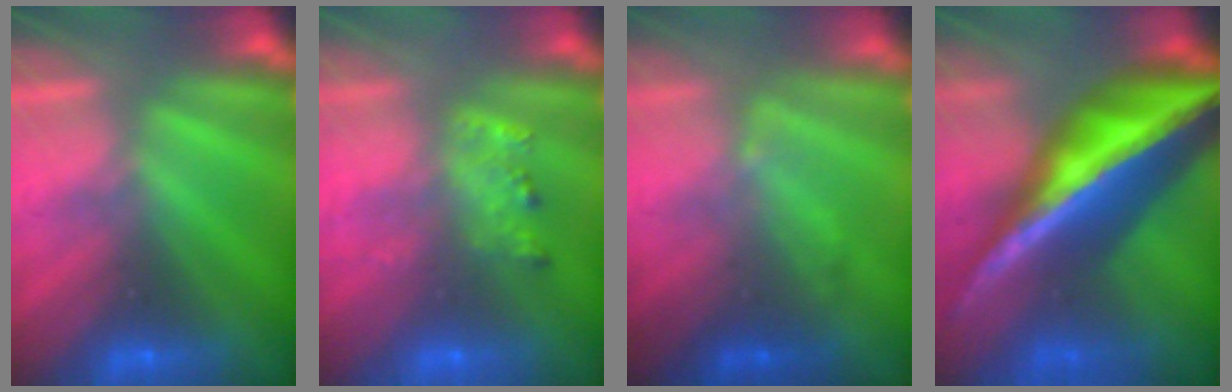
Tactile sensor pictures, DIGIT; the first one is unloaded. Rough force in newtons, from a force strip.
{"total": 2.0}
{"total": 2.1}
{"total": 6.3}